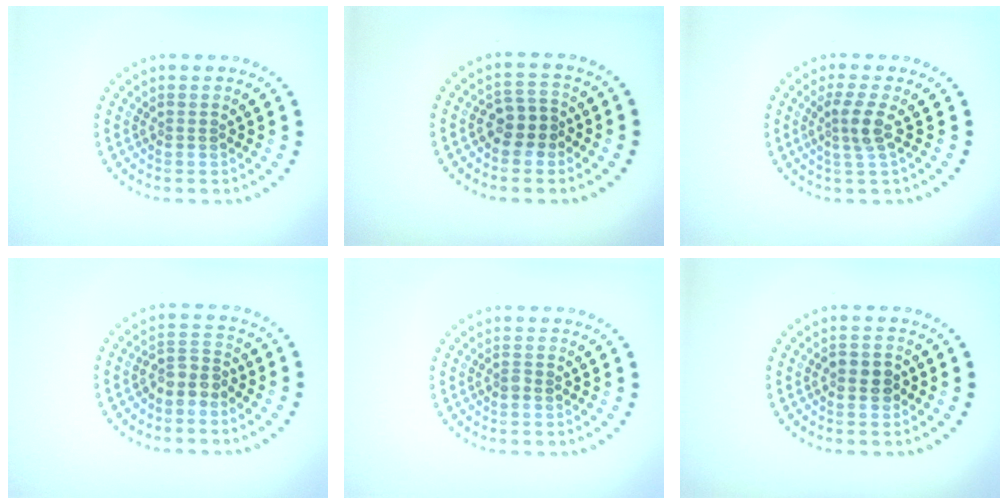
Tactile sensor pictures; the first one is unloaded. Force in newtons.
{"total": 2.7, "press": 2.5, "slide": 1.1}
{"total": 2.4, "press": 1.8, "slide": 1.6}
{"total": 2.3, "press": 1.8, "slide": 1.4}
{"total": 0.5, "press": 0.5, "slide": 0.3}
{"total": 1.7, "press": 1.7, "slide": 0.3}